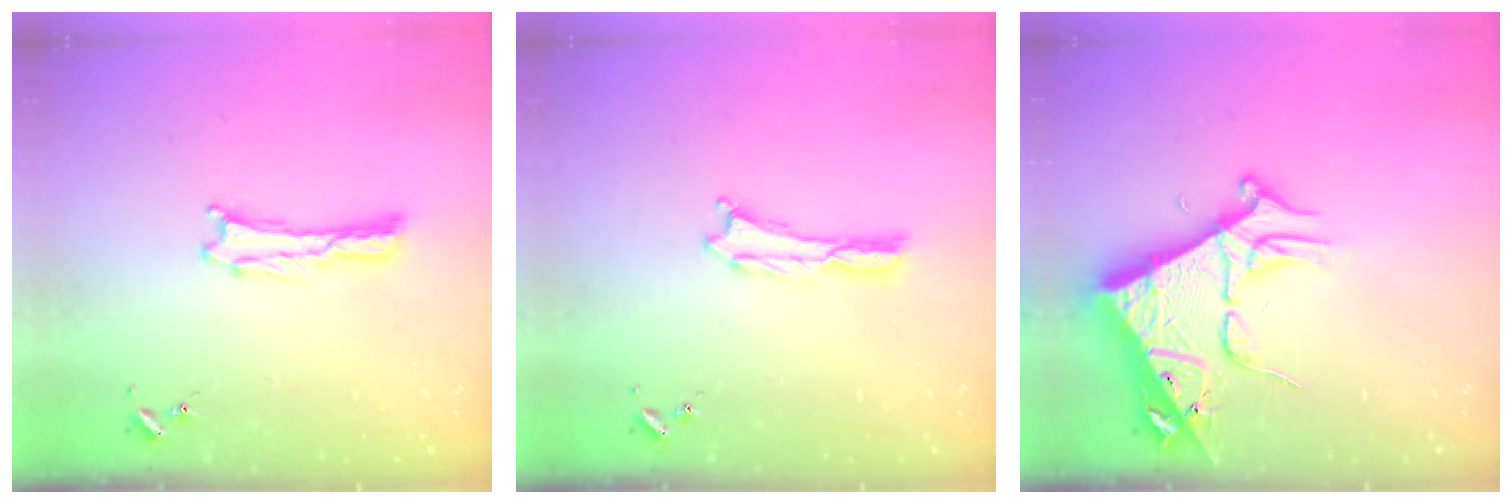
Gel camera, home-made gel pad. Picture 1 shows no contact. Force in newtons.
{"total": 0.0}
{"total": 10.3, "press": 10.2, "slide": 1.3}